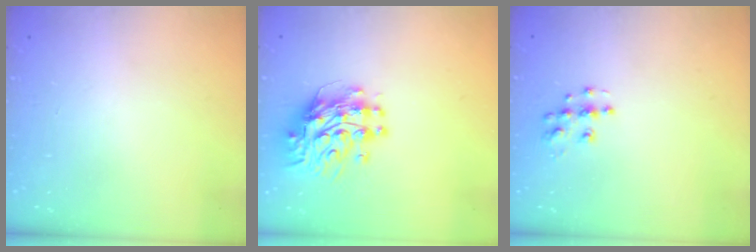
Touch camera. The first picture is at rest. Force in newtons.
{"total": 10.7, "press": 10.7, "slide": 0.9}
{"total": 7.9, "press": 7.9, "slide": 0.4}